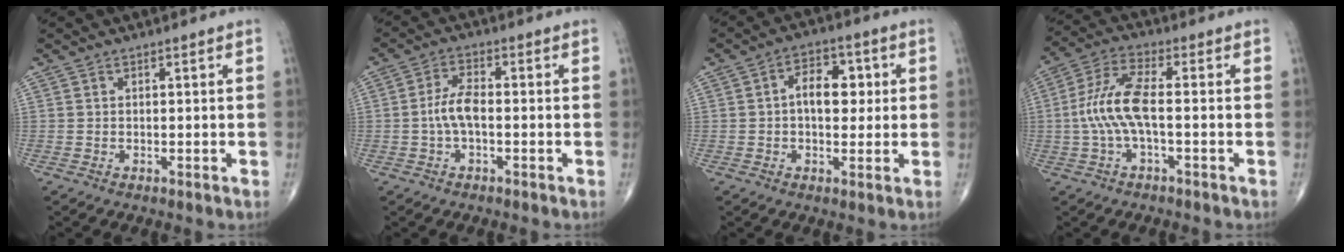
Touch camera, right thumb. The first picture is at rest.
{"total": 4.9, "force": [-0.8, 2.1, 4.3], "torque": [-0.092, 0.016, -0.020]}
{"total": 7.8, "force": [0.8, 4.9, 6.0], "torque": [-0.067, 0.015, 0.006]}
{"total": 9.4, "force": [-1.0, 3.0, 8.8], "torque": [-0.208, 0.028, -0.021]}